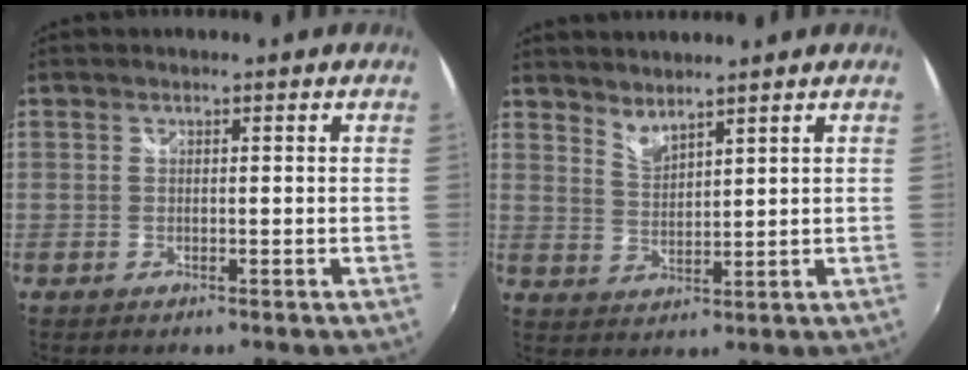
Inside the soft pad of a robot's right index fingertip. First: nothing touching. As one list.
[{"total": 3.7, "force": [3.5, 0.2, 1.1], "torque": [-0.017, -0.004, 0.063]}]